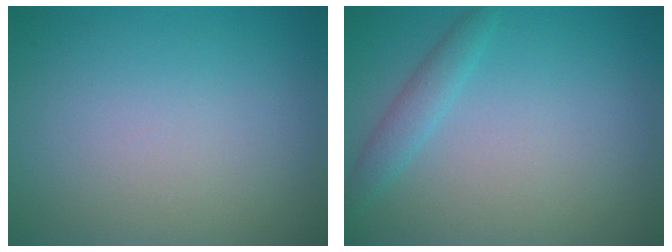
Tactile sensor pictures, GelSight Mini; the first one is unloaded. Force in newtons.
{"total": 1.8, "press": 1.8, "slide": 0.2}